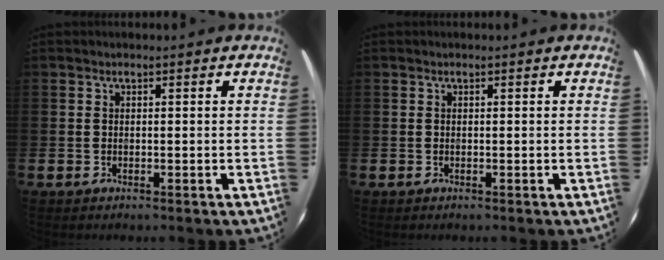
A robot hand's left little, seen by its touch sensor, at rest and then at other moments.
{"total": 0.0}